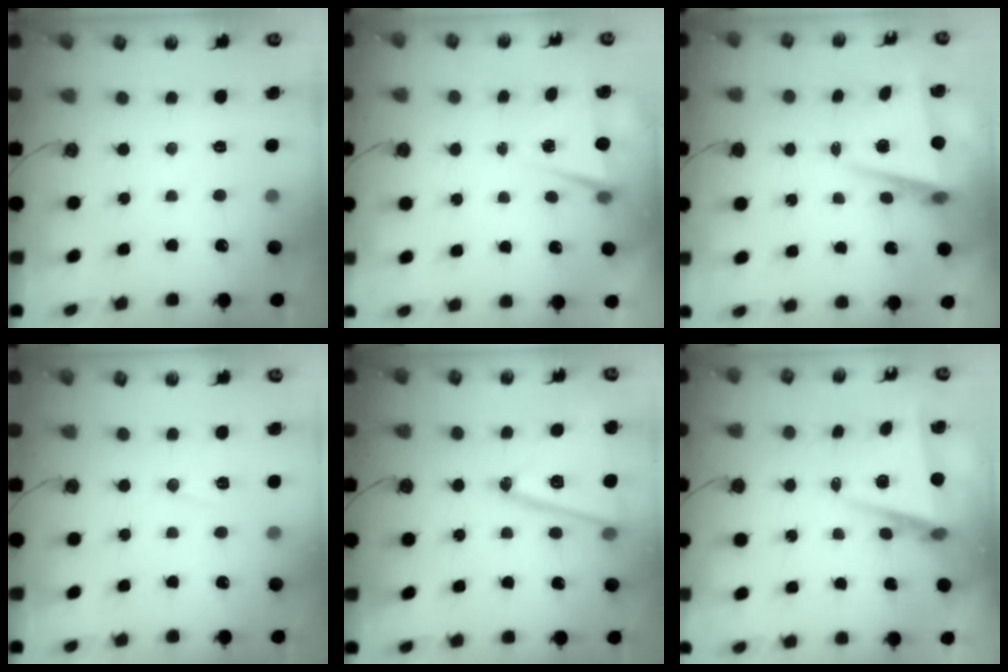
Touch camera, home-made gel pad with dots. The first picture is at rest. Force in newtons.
{"total": 1.9, "press": 1.4, "slide": 1.3}
{"total": 8.0, "press": 7.2, "slide": 3.6}
{"total": 6.7, "press": 5.0, "slide": 4.4}
{"total": 16.2, "press": 15.9, "slide": 3.4}
{"total": 6.2, "press": 5.0, "slide": 3.7}